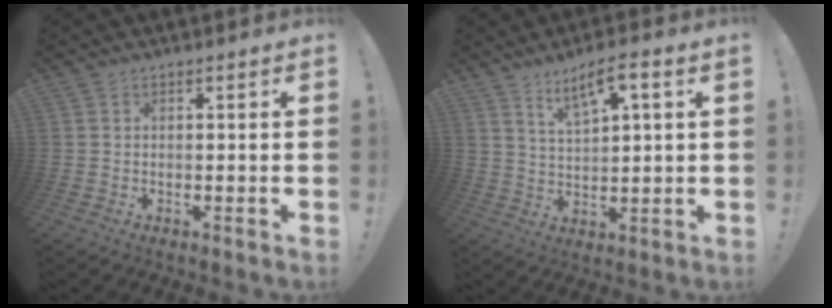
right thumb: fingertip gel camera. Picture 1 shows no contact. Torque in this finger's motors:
{"motor_torque": [0.02, 0.04, 0.24, 0.14, 0.11]}